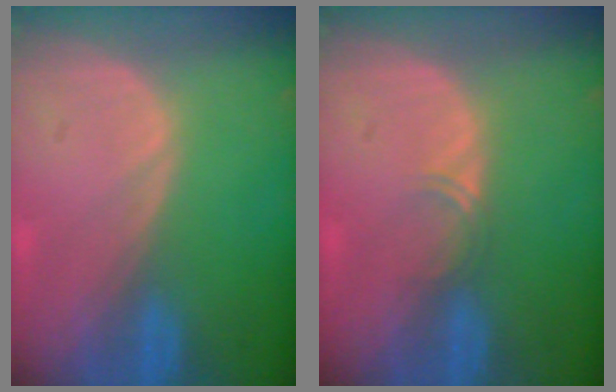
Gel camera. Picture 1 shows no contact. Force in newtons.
{"total": 1.4, "press": 1.1, "slide": 0.9}